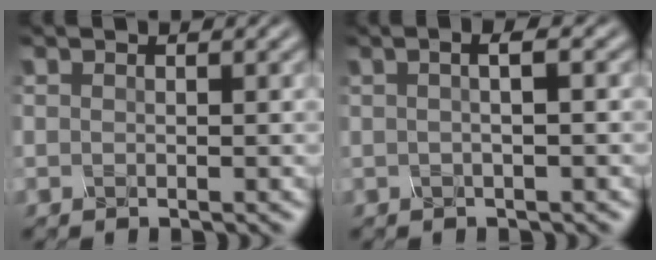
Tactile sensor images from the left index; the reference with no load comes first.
{"total": 3.0, "force": [0.6, 1.1, 2.7], "torque": [-0.022, 0.009, -0.011]}